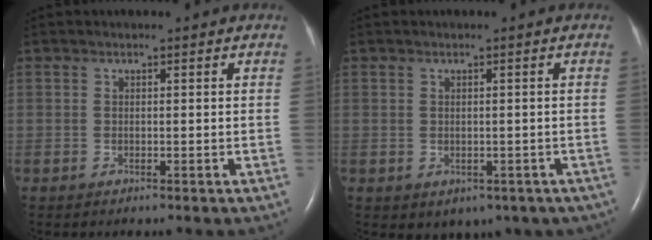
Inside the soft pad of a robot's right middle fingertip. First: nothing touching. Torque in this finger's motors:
{"motor_torque": [1.14, -1.00, 0.10, 0.05]}